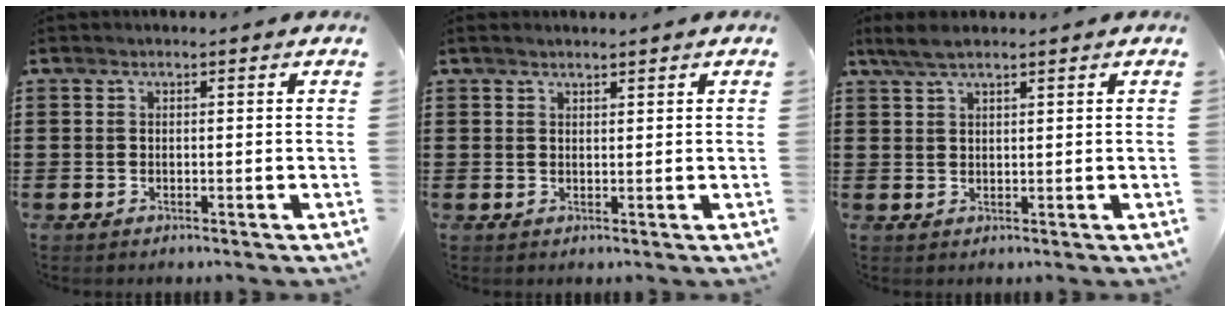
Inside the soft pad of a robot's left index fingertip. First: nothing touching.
{"total": 1.2, "force": [1.1, 0.1, 0.4], "torque": [-0.009, 0.001, 0.020]}
{"total": 4.5, "force": [3.6, 0.6, 2.7], "torque": [-0.060, -0.001, 0.067]}